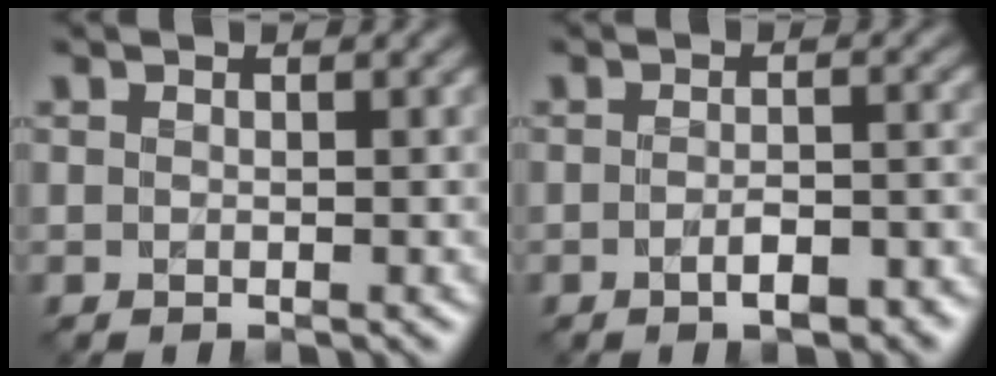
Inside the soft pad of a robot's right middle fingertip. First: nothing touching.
{"total": 3.6, "force": [-1.8, 1.1, 2.8], "torque": [-0.048, -0.003, -0.023]}